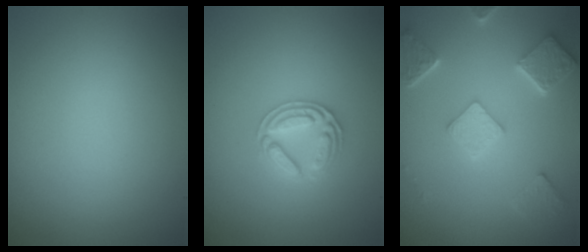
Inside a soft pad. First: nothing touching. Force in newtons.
{"total": 2.8, "press": 2.7, "slide": 0.7}
{"total": 5.0, "press": 4.0, "slide": 3.0}